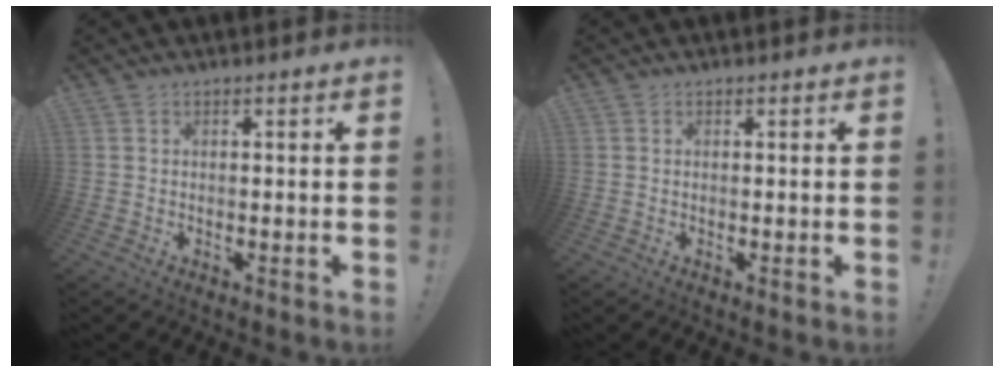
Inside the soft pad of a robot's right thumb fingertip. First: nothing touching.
{"total": 0.0}